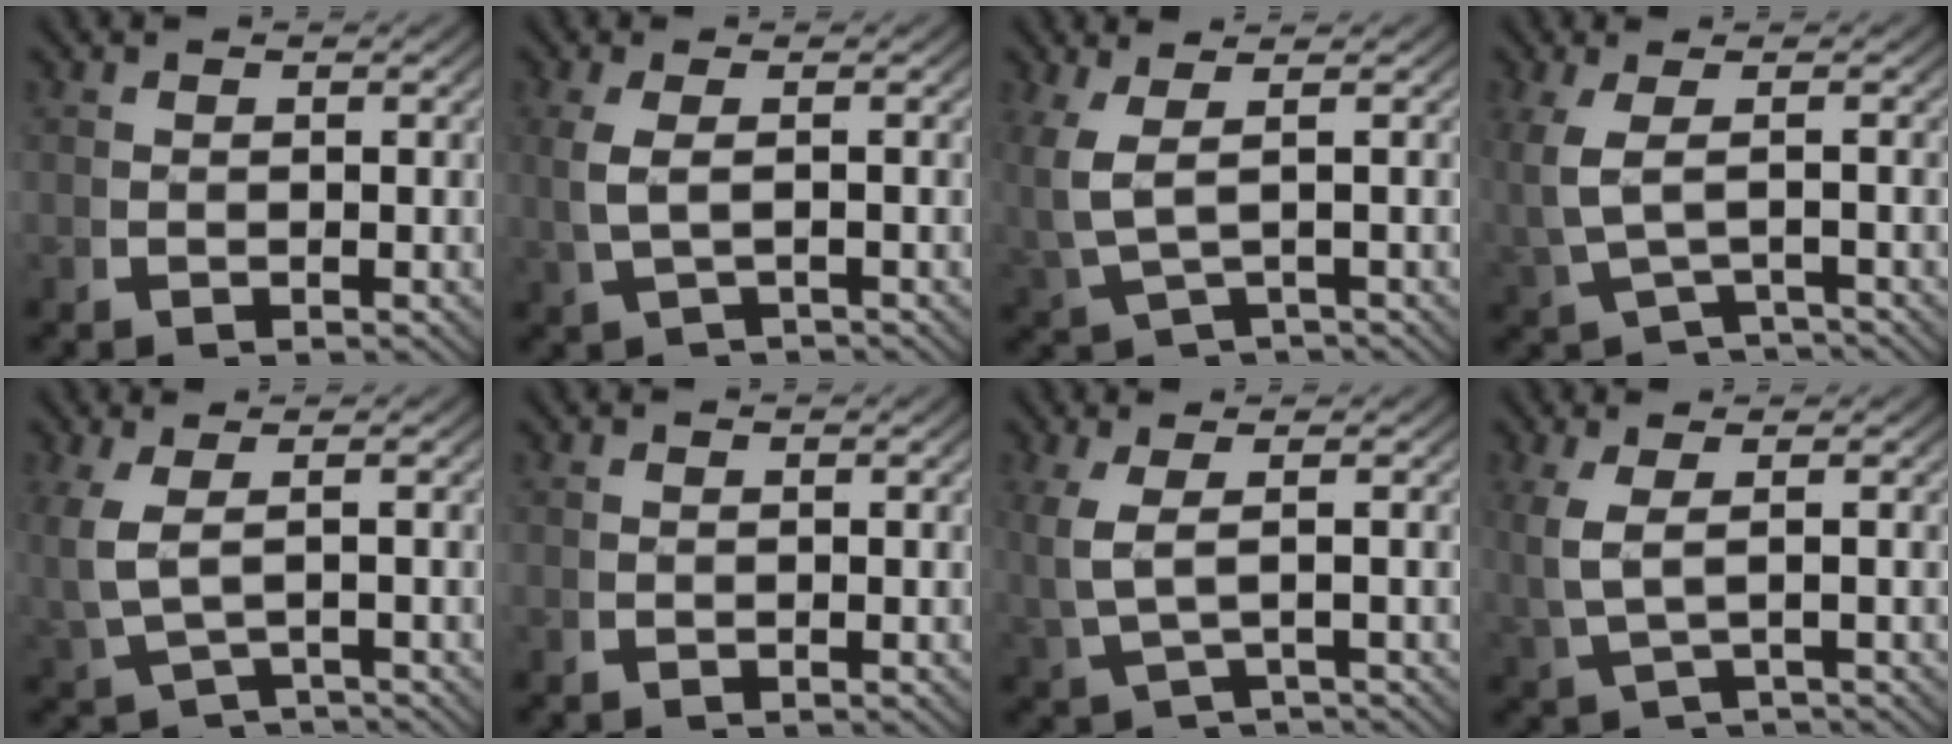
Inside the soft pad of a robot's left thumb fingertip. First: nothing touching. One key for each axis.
{"total": 2.8, "fx": -0.9, "fy": 1.2, "fz": 2.4, "tx": -0.071, "ty": -0.007, "tz": 0.003}
{"total": 3.0, "fx": -0.1, "fy": 1.5, "fz": 2.6, "tx": -0.073, "ty": -0.010, "tz": 0.018}
{"total": 3.6, "fx": -1.3, "fy": 1.4, "fz": 3.1, "tx": -0.079, "ty": -0.008, "tz": -0.003}
{"total": 3.0, "fx": -0.9, "fy": 1.3, "fz": 2.6, "tx": -0.069, "ty": -0.010, "tz": 0.004}
{"total": 0.0}
{"total": 3.3, "fx": -0.4, "fy": 1.4, "fz": 2.9, "tx": -0.082, "ty": -0.009, "tz": 0.014}
{"total": 3.1, "fx": -0.1, "fy": 1.3, "fz": 2.8, "tx": -0.079, "ty": -0.008, "tz": 0.019}